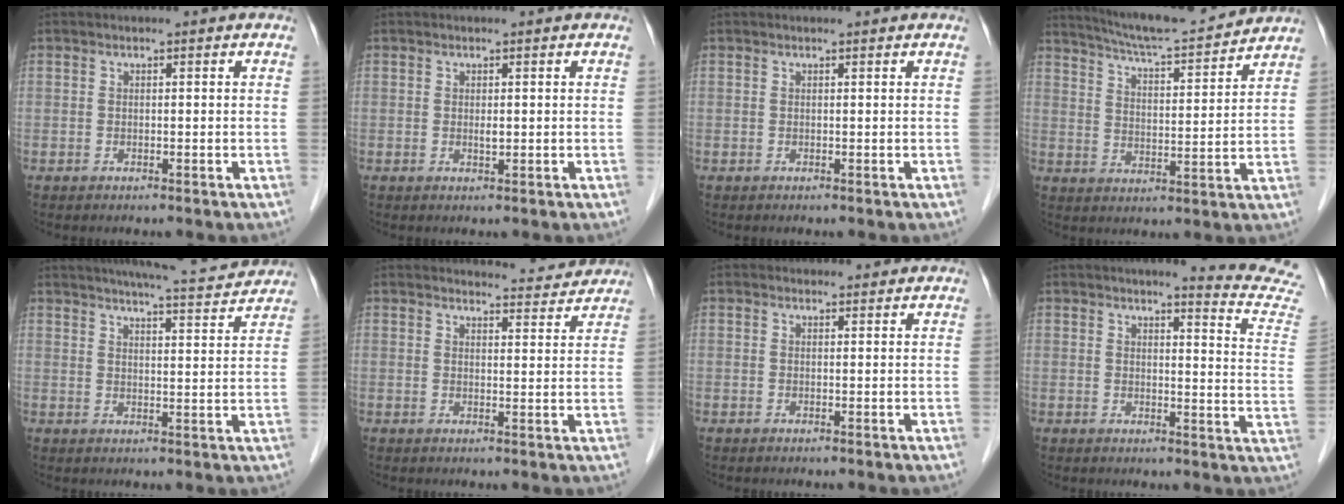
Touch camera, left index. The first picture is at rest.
{"total": 0.8, "force": [0.0, 0.3, 0.7], "torque": [-0.013, -0.006, 0.001]}
{"total": 0.7, "force": [0.6, 0.1, 0.3], "torque": [-0.007, 0.011, 0.012]}
{"total": 14.7, "force": [13.7, 0.8, 5.1], "torque": [-0.090, 0.005, 0.206]}
{"total": 12.4, "force": [11.6, 0.8, 4.3], "torque": [-0.066, 0.002, 0.143]}
{"total": 7.2, "force": [7.2, 0.9, 0.3], "torque": [0.003, -0.005, 0.075]}
{"total": 2.7, "force": [2.6, 1.0, 0.1], "torque": [-0.001, 0.014, 0.031]}
{"total": 12.4, "force": [12.0, -1.4, 2.7], "torque": [-0.024, -0.107, 0.112]}